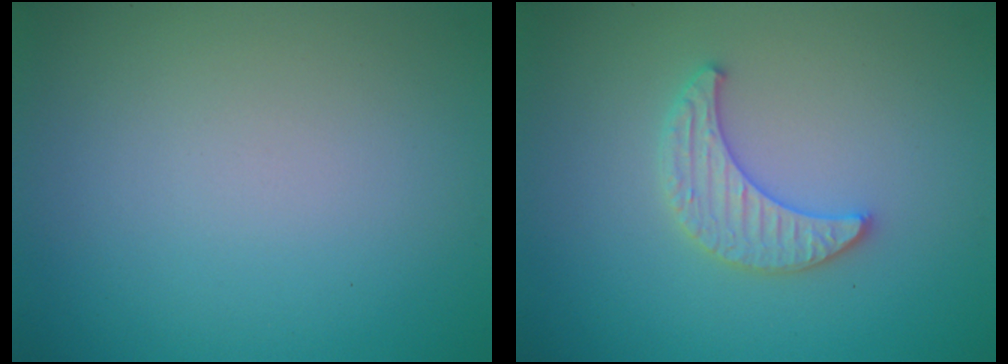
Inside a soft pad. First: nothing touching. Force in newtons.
{"total": 2.9, "press": 2.9, "slide": 0.7}